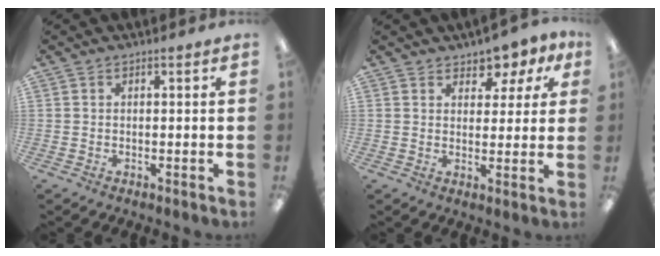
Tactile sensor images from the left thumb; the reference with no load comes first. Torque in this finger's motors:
{"motor_torque": [0.60, 0.33, -0.27, -0.18, 0.03]}